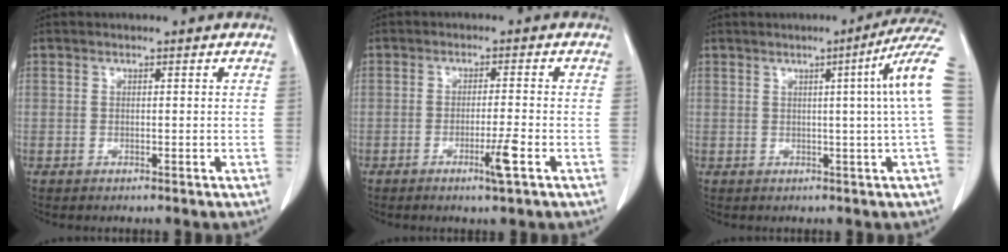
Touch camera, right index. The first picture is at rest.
{"total": 4.0, "force": [-1.8, -0.5, 3.6], "torque": [-0.061, -0.008, -0.033]}
{"total": 8.5, "force": [1.0, -2.0, 8.2], "torque": [-0.092, 0.008, 0.009]}